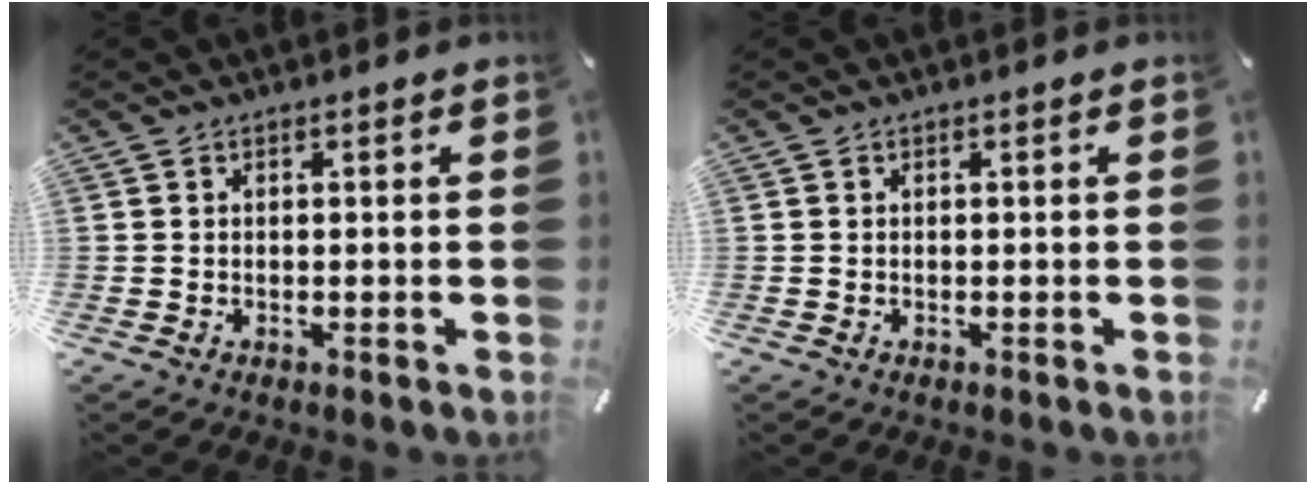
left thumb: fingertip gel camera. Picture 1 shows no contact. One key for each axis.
{"total": 0.0}